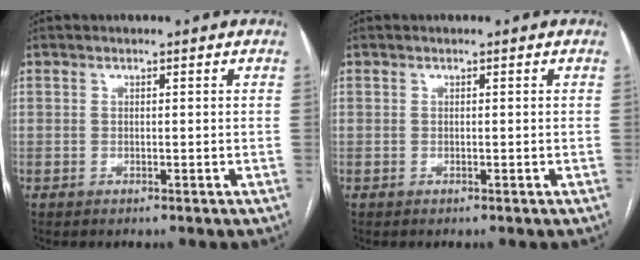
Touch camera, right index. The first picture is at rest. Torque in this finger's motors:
{"motor_torque": [0.00, 0.00, 0.00, 0.00]}